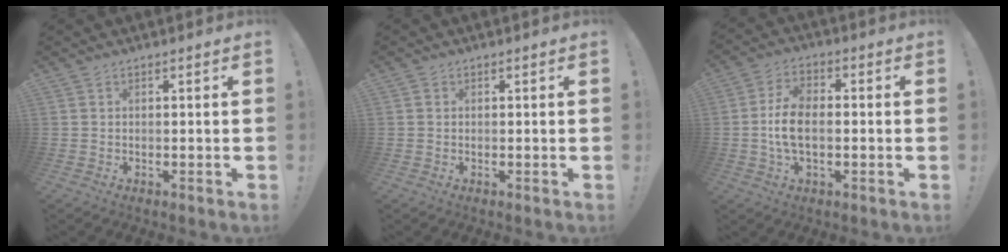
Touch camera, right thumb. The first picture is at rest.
{"total": 0.0}
{"total": 8.9, "force": [-1.0, 5.0, 7.3], "torque": [-0.131, 0.004, -0.017]}